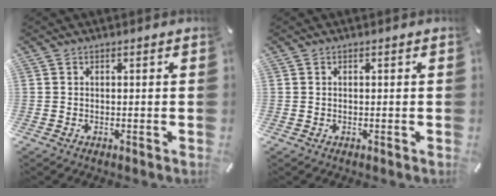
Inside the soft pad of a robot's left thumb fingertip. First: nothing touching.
{"total": 0.0}